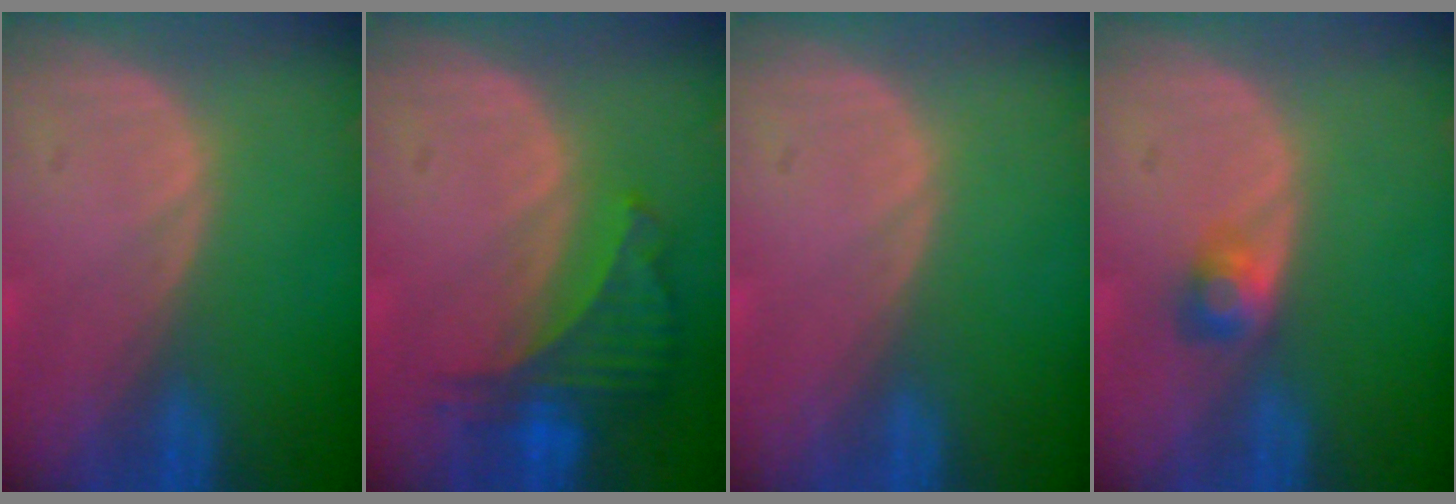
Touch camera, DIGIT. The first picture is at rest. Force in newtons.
{"total": 6.3, "press": 5.9, "slide": 2.3}
{"total": 0.0}
{"total": 2.4, "press": 2.3, "slide": 0.9}